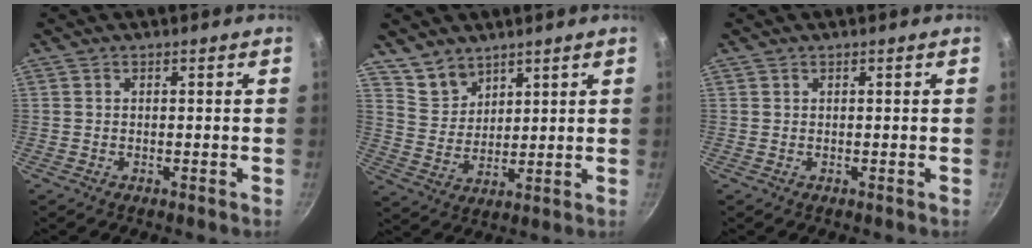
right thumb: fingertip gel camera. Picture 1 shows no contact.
{"total": 6.8, "force": [5.3, 4.0, 1.5], "torque": [-0.008, -0.026, 0.110]}
{"total": 0.0}